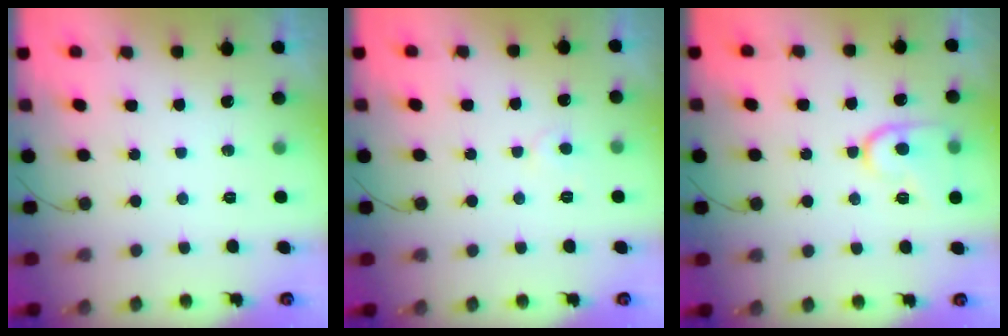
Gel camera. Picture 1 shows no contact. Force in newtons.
{"total": 3.7, "press": 3.7, "slide": 0.4}
{"total": 12.6, "press": 12.6, "slide": 1.2}